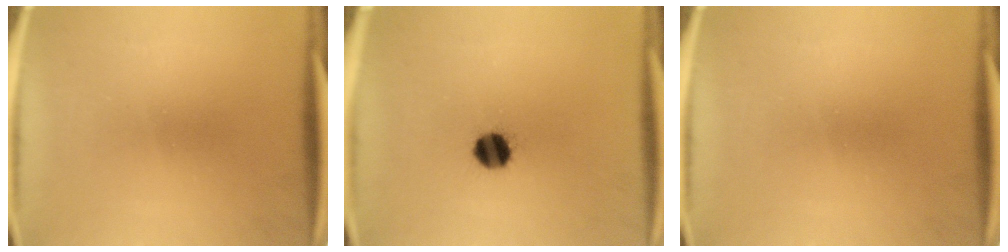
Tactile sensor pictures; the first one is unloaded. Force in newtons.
{"total": 6.4}
{"total": 0.0}